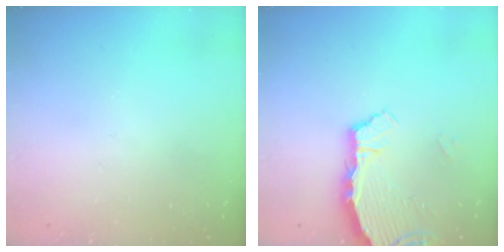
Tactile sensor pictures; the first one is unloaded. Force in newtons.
{"total": 3.8, "press": 3.8, "slide": 0.4}